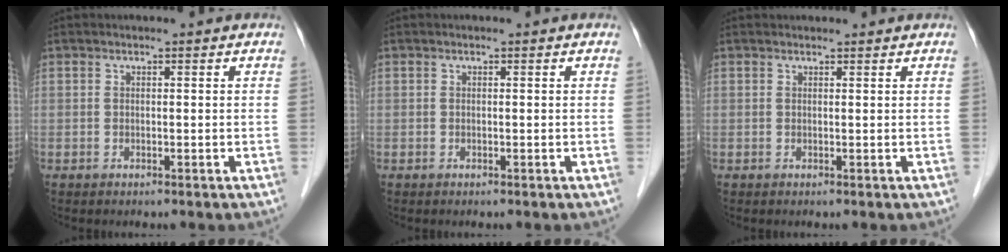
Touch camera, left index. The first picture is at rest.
{"total": 0.0}
{"total": 2.6, "force": [2.5, 0.4, 0.4], "torque": [-0.009, 0.022, 0.032]}